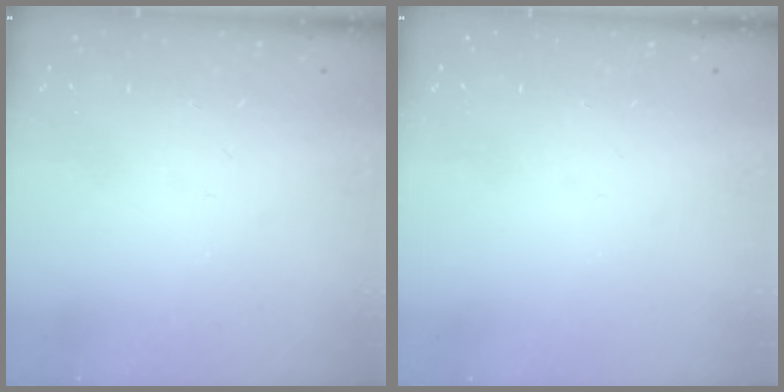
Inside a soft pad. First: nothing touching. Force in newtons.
{"total": 0.0}